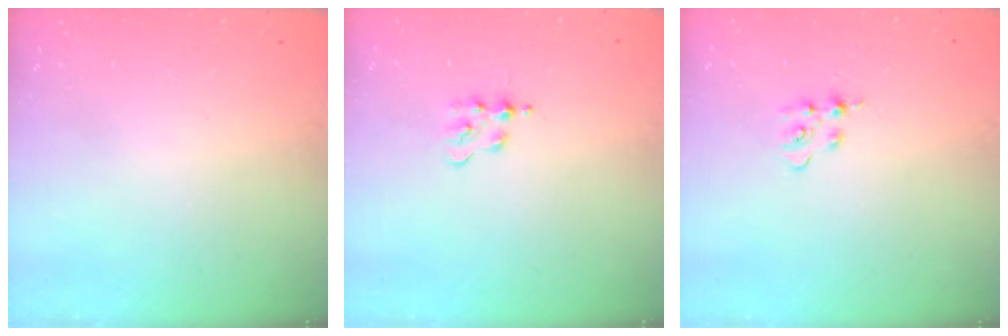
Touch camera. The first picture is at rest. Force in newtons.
{"total": 2.8, "press": 2.7, "slide": 0.5}
{"total": 5.3, "press": 5.3, "slide": 0.7}